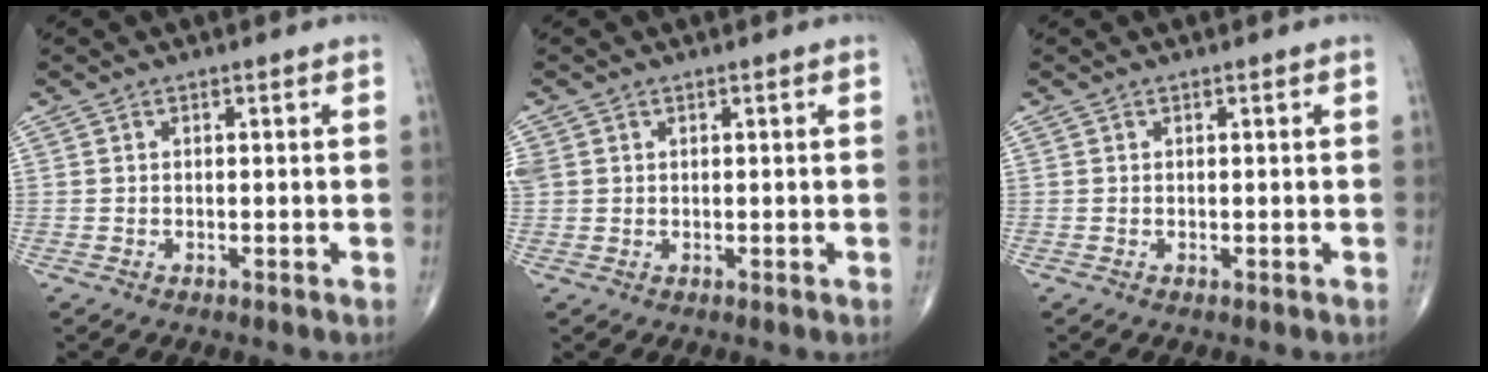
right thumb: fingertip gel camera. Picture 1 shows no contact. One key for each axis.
{"total": 3.1, "fx": 0.7, "fy": 2.7, "fz": 1.3, "tx": -0.044, "ty": 0.011, "tz": 0.023}
{"total": 0.0}